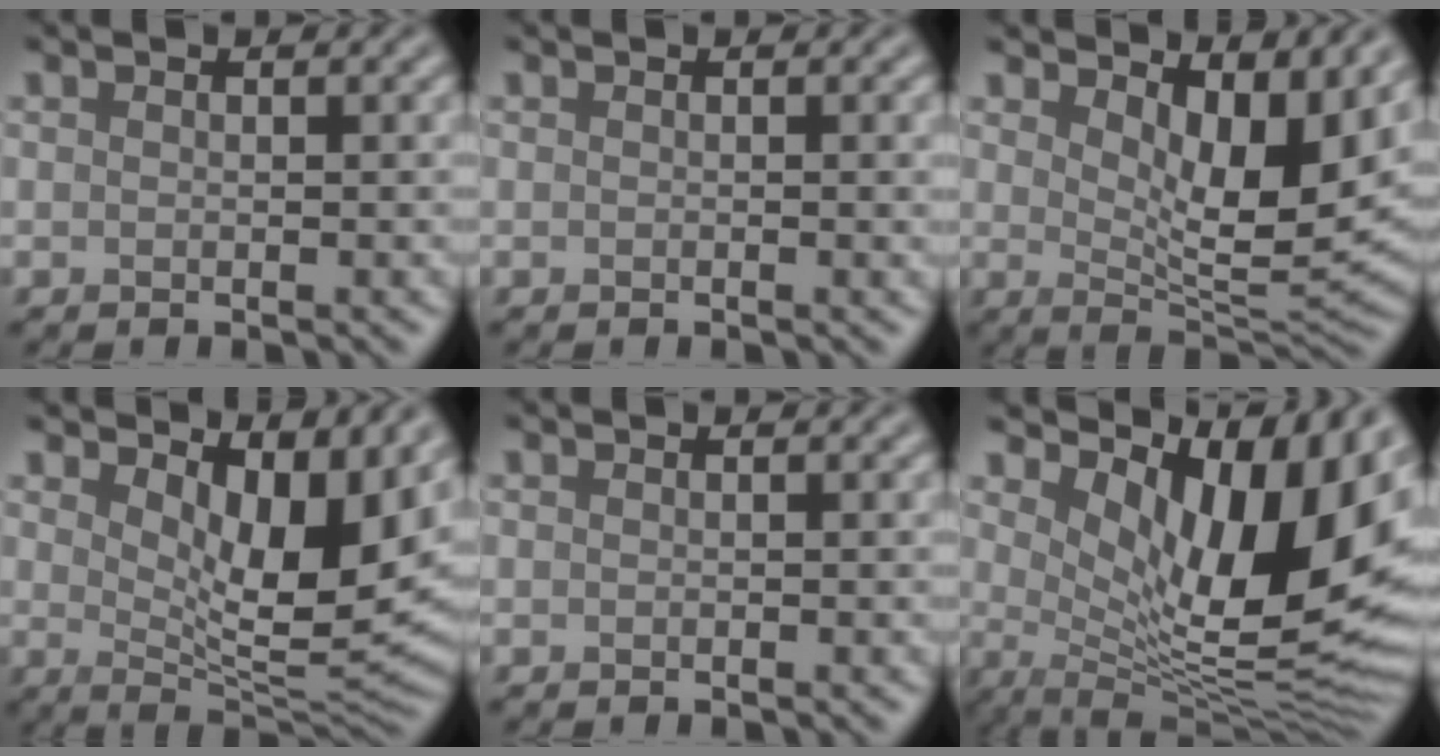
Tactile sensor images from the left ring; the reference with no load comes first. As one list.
[{"total": 0.7, "force": [0.1, 0.1, 0.7], "torque": [-0.005, 0.000, 0.000]}, {"total": 7.7, "force": [3.3, 2.7, 6.4], "torque": [-0.101, -0.023, 0.055]}, {"total": 8.7, "force": [3.5, 3.2, 7.3], "torque": [-0.121, -0.021, 0.059]}, {"total": 0.0}, {"total": 13.6, "force": [3.9, 5.7, 11.8], "torque": [-0.161, -0.016, 0.073]}]